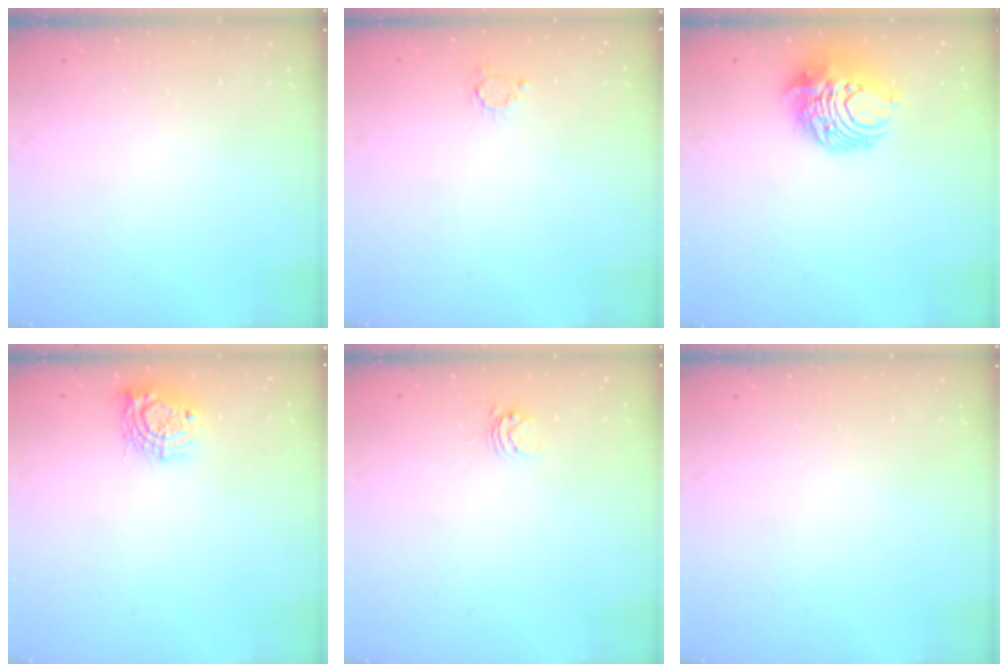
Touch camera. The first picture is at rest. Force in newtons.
{"total": 3.0, "press": 3.0, "slide": 0.2}
{"total": 10.4, "press": 10.3, "slide": 1.0}
{"total": 9.5, "press": 9.5, "slide": 0.7}
{"total": 3.7, "press": 3.7, "slide": 0.5}
{"total": 0.0}